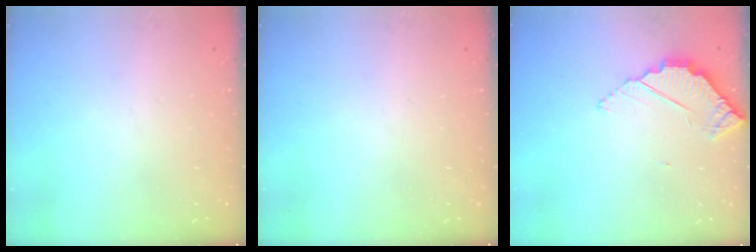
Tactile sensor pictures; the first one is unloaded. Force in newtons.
{"total": 0.0}
{"total": 3.3, "press": 3.3, "slide": 0.3}